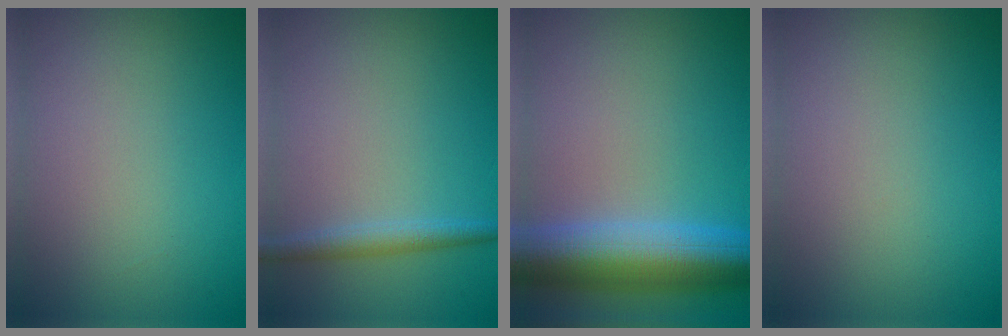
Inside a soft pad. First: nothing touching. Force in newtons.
{"total": 1.9, "press": 1.9, "slide": 0.0}
{"total": 9.5, "press": 9.5, "slide": 0.1}
{"total": 0.0}